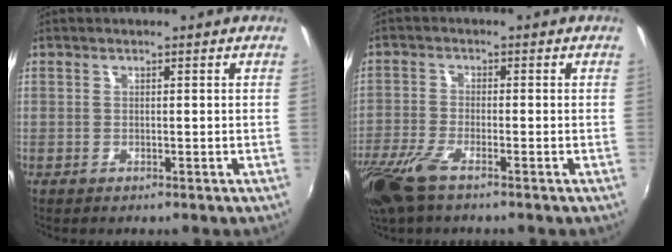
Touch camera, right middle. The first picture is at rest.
{"total": 9.3, "force": [-6.3, 2.5, 6.4], "torque": [-0.159, -0.032, -0.126]}